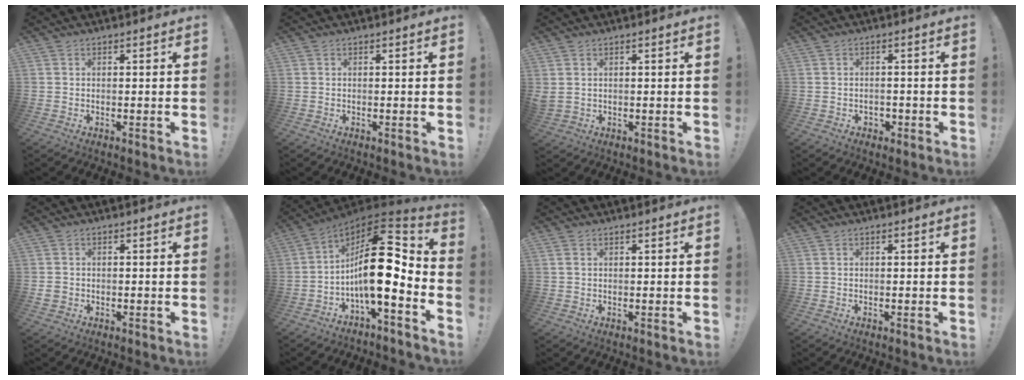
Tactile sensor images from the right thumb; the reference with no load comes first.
{"total": 0.0}
{"total": 2.0, "force": [0.9, 1.2, 1.4], "torque": [-0.029, 0.002, 0.018]}
{"total": 2.0, "force": [-0.8, 1.7, 0.8], "torque": [-0.018, 0.001, -0.014]}
{"total": 1.9, "force": [-0.1, 1.8, 0.6], "torque": [-0.018, 0.006, 0.002]}
{"total": 19.1, "force": [-1.0, 7.2, 17.6], "torque": [-0.300, 0.003, -0.014]}
{"total": 0.9, "force": [0.5, 0.4, 0.6], "torque": [-0.021, 0.005, 0.010]}
{"total": 0.0}